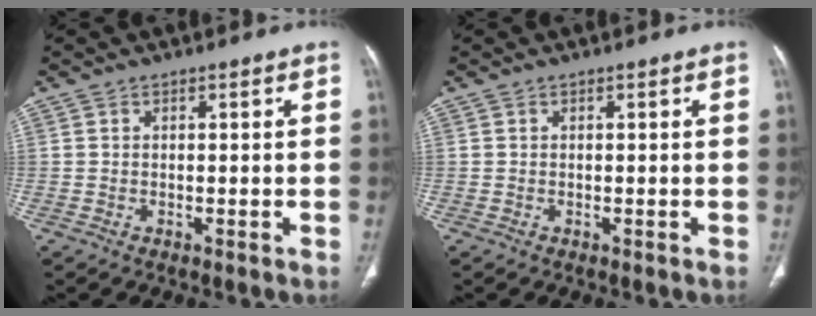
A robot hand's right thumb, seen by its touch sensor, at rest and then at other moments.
{"total": 0.0}